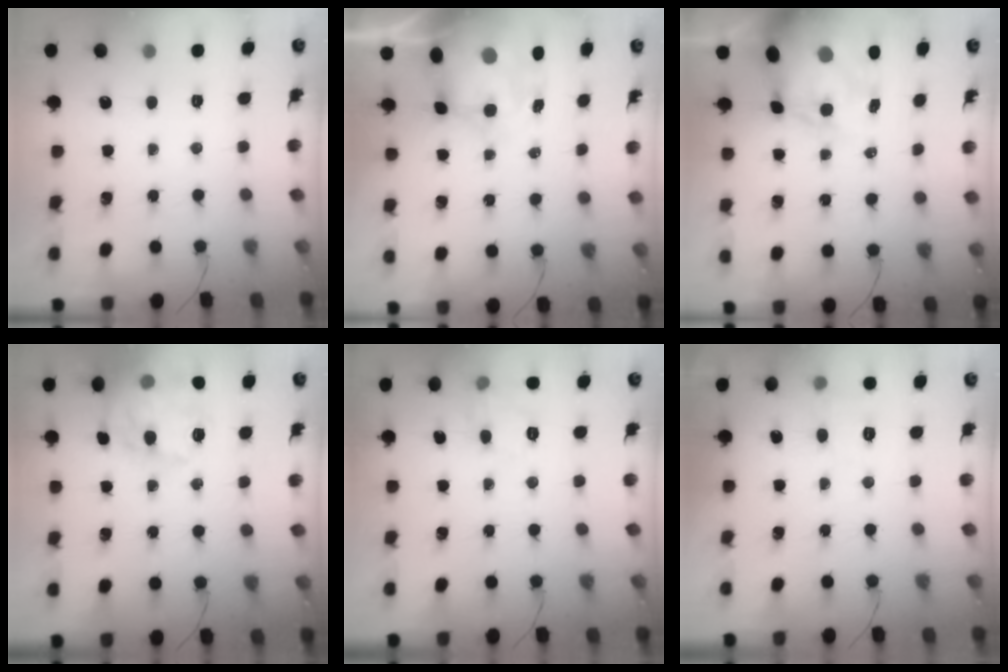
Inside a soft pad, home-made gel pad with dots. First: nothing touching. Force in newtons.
{"total": 6.5, "press": 6.2, "slide": 2.0}
{"total": 12.1, "press": 11.7, "slide": 3.0}
{"total": 19.4, "press": 19.3, "slide": 1.6}
{"total": 8.5, "press": 8.4, "slide": 1.5}
{"total": 5.1, "press": 4.8, "slide": 1.7}